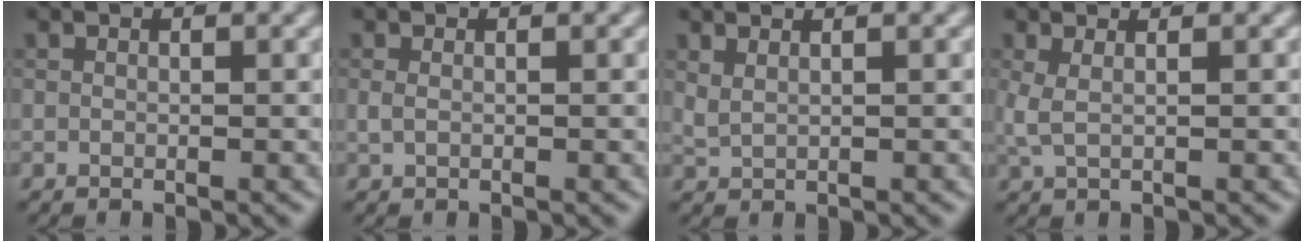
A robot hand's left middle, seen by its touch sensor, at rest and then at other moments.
{"total": 0.7, "force": [0.0, 0.4, 0.6], "torque": [-0.018, 0.000, 0.000]}
{"total": 1.5, "force": [1.1, 0.5, 0.8], "torque": [-0.018, -0.002, 0.021]}
{"total": 1.7, "force": [0.5, 0.5, 1.5], "torque": [-0.032, 0.002, 0.008]}